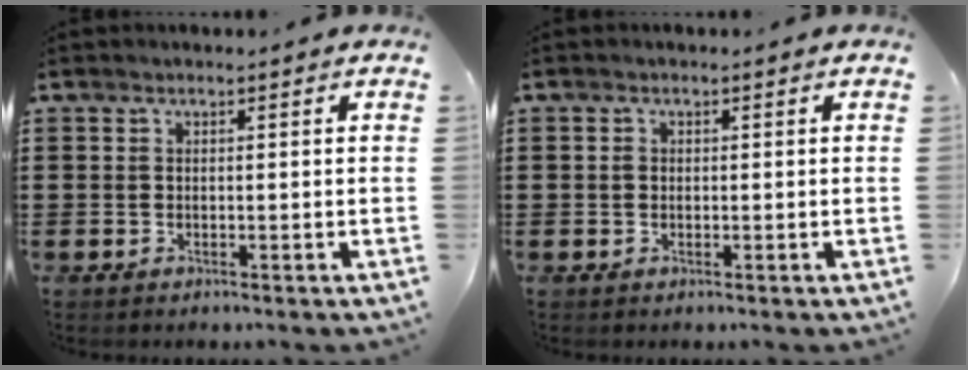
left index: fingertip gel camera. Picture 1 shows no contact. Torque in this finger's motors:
{"motor_torque": [0.19, 0.17, 0.08, 0.03]}